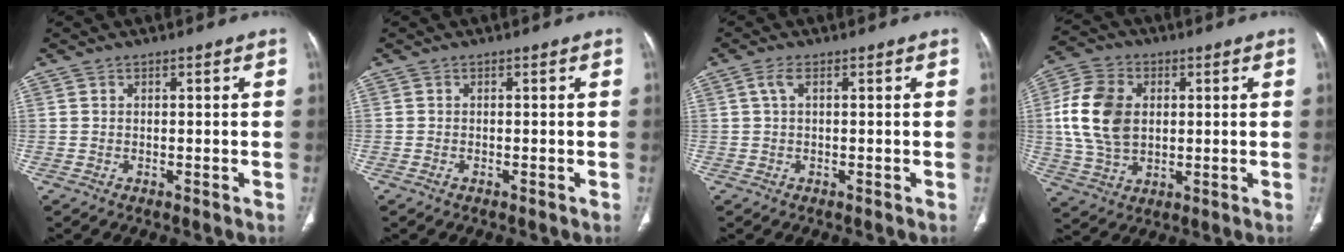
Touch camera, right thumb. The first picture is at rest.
{"total": 0.5, "force": [-0.3, 0.3, 0.3], "torque": [-0.008, 0.002, -0.005]}
{"total": 1.8, "force": [0.5, 0.6, 1.6], "torque": [-0.045, 0.009, 0.011]}
{"total": 13.7, "force": [1.8, 9.7, 9.5], "torque": [-0.175, 0.002, 0.035]}